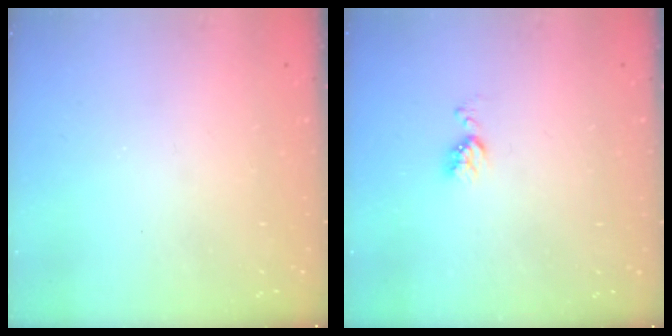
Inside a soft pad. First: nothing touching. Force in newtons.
{"total": 4.1, "press": 4.1, "slide": 0.5}